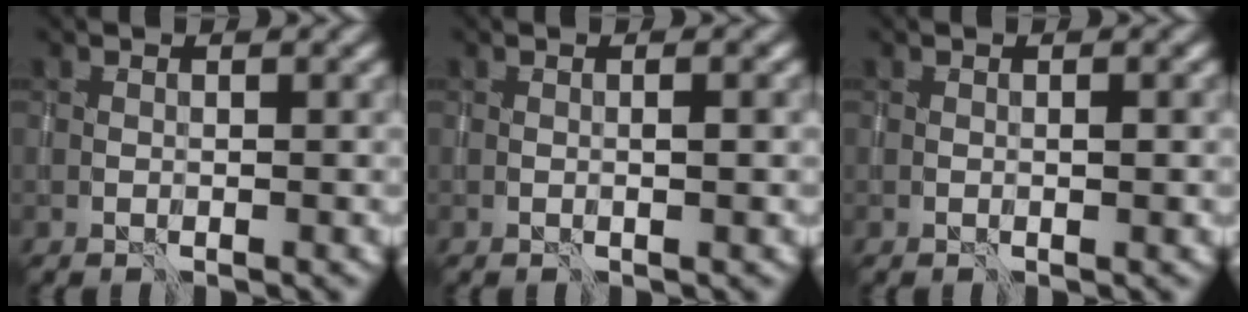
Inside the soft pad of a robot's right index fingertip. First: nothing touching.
{"total": 1.1, "force": [0.0, 0.1, 1.0], "torque": [-0.017, 0.003, -0.002]}
{"total": 0.7, "force": [0.1, 0.0, 0.7], "torque": [-0.010, 0.002, 0.000]}